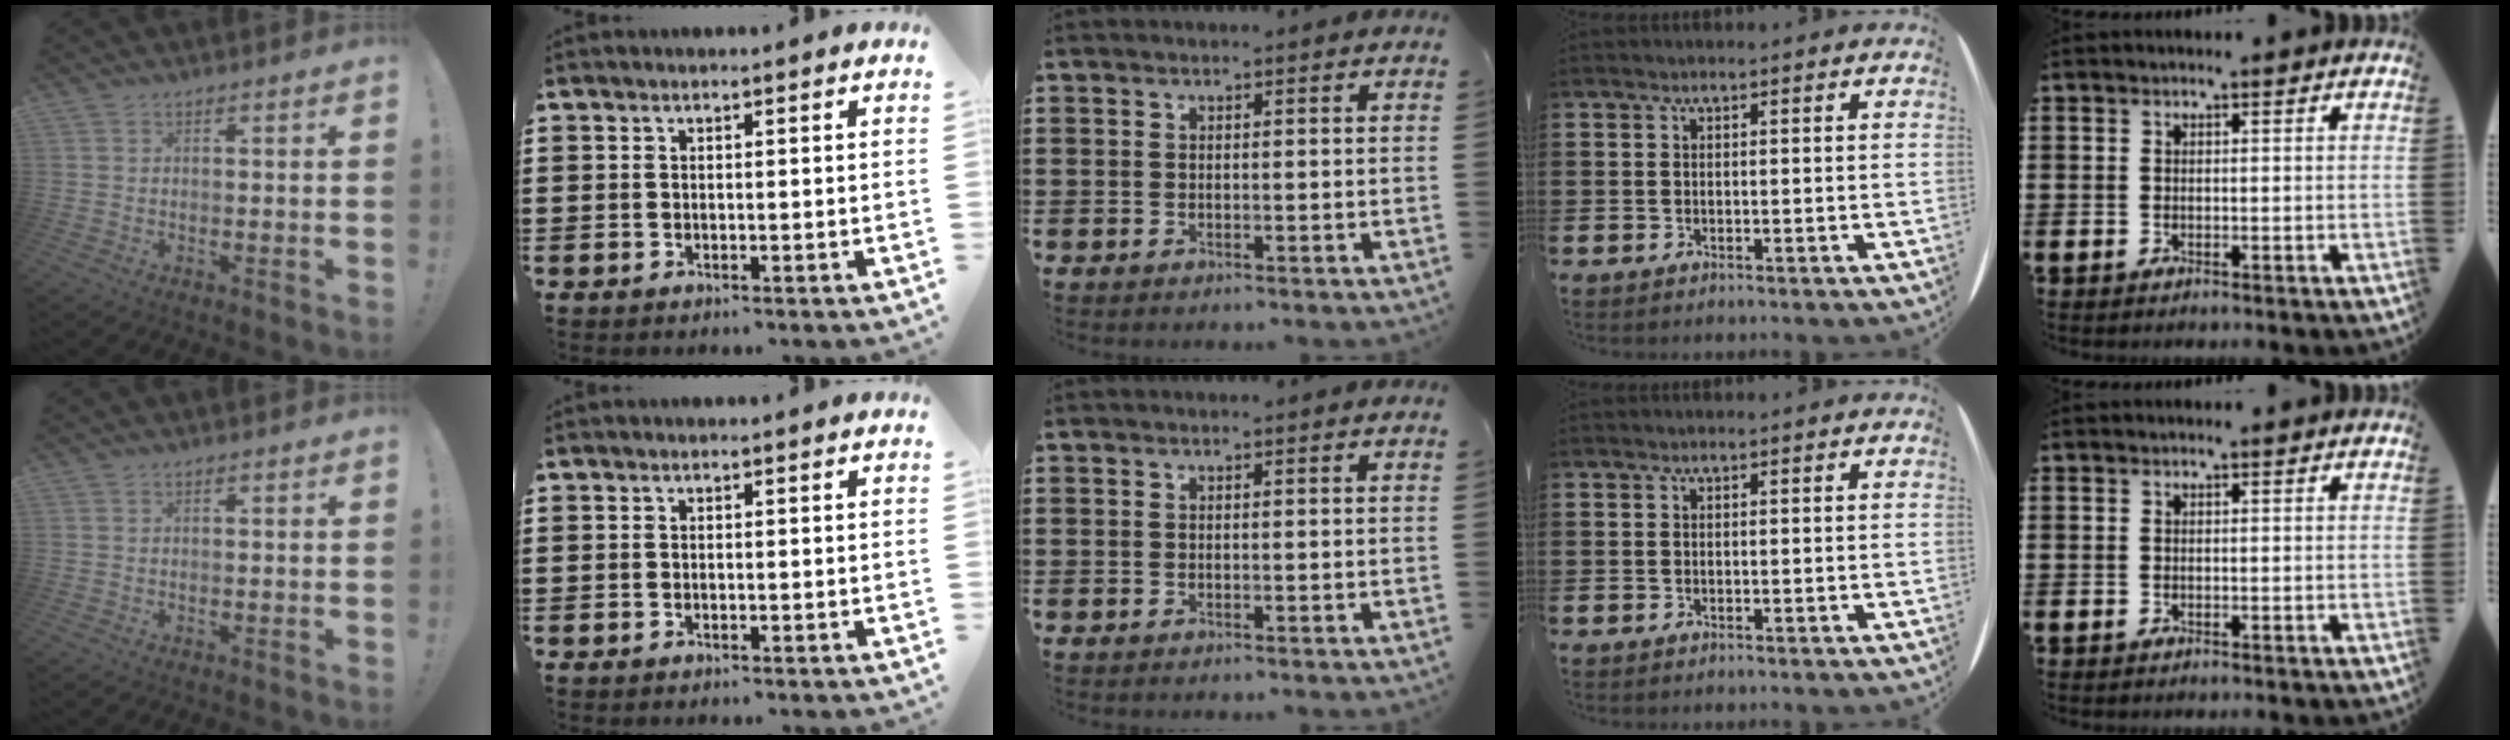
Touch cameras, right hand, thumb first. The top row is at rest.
{}